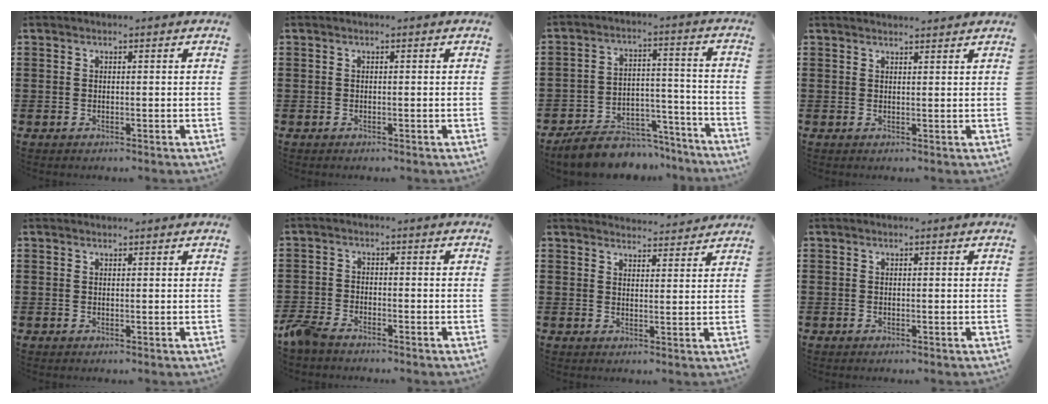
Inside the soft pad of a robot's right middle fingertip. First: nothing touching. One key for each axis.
{"total": 0.0}
{"total": 7.7, "fx": -7.1, "fy": 2.5, "fz": 1.6, "tx": -0.022, "ty": 0.028, "tz": -0.136}
{"total": 1.5, "fx": 1.5, "fy": -0.2, "fz": 0.0, "tx": -0.003, "ty": -0.001, "tz": 0.030}
{"total": 0.7, "fx": 0.7, "fy": 0.0, "fz": -0.1, "tx": -0.001, "ty": -0.003, "tz": 0.014}
{"total": 3.4, "fx": -3.0, "fy": 0.8, "fz": 1.3, "tx": -0.051, "ty": -0.006, "tz": -0.070}
{"total": 3.2, "fx": 3.1, "fy": 0.1, "fz": -0.5, "tx": 0.008, "ty": -0.019, "tz": 0.058}
{"total": 0.0}